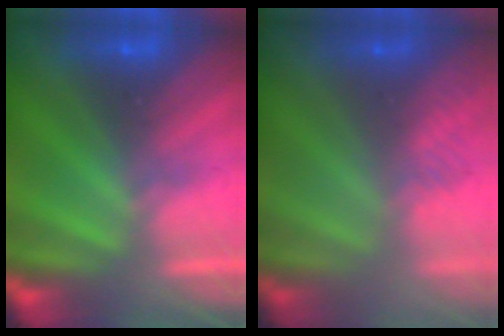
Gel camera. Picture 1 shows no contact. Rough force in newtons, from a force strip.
{"total": 2.8}